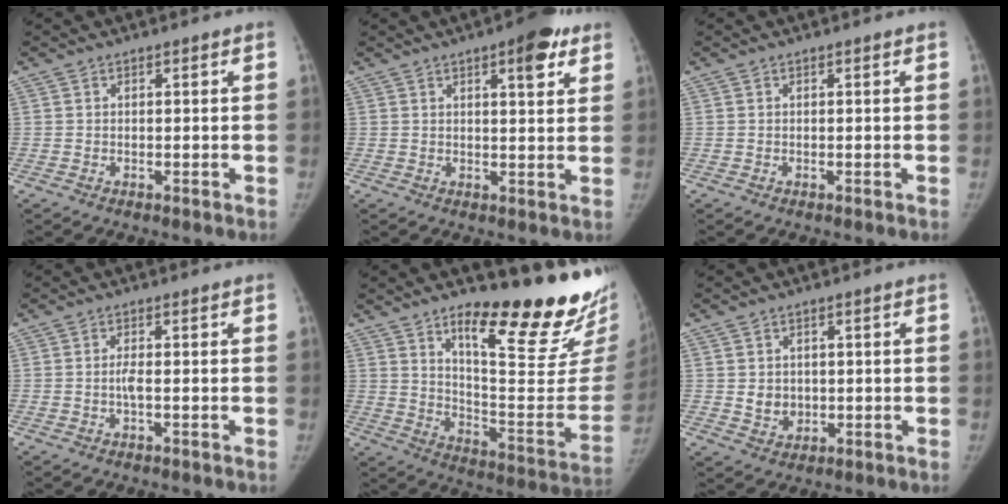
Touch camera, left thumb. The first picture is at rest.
{"total": 7.1, "force": [3.9, 2.2, 5.5], "torque": [-0.058, -0.015, 0.047]}
{"total": 0.0}
{"total": 1.4, "force": [-0.2, 0.1, 1.4], "torque": [-0.036, -0.002, -0.005]}
{"total": 26.1, "force": [18.3, 5.9, 17.7], "torque": [-0.214, -0.131, 0.268]}
{"total": 3.8, "force": [0.4, 3.3, 1.8], "torque": [-0.018, -0.006, 0.018]}